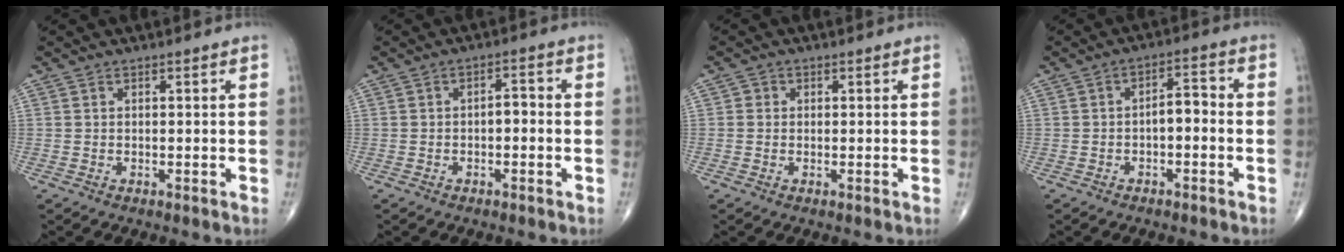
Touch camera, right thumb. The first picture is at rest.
{"total": 2.5, "force": [-0.6, 1.0, 2.2], "torque": [-0.030, 0.017, -0.012]}
{"total": 1.2, "force": [0.0, 1.2, 0.3], "torque": [0.002, 0.002, -0.003]}
{"total": 4.3, "force": [-1.0, 1.8, 3.8], "torque": [-0.050, 0.028, -0.021]}